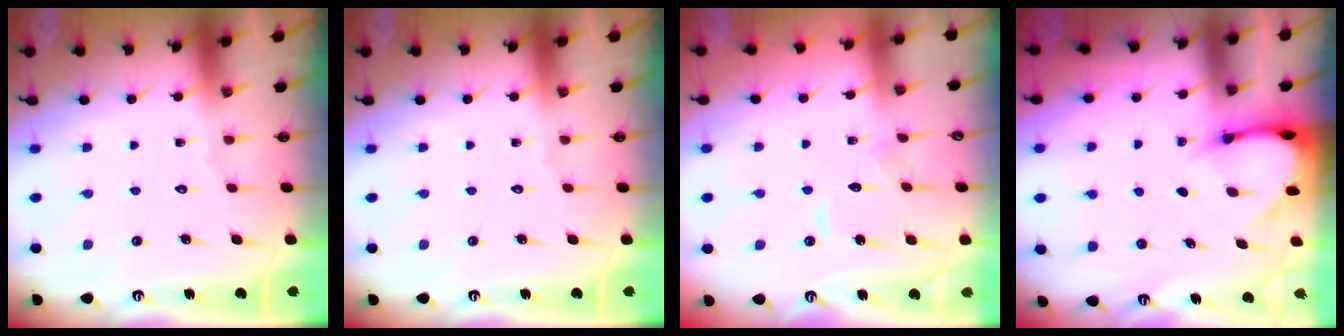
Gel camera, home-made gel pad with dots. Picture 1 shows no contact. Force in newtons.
{"total": 0.0}
{"total": 8.1, "press": 8.1, "slide": 0.6}
{"total": 3.5, "press": 3.5, "slide": 0.2}